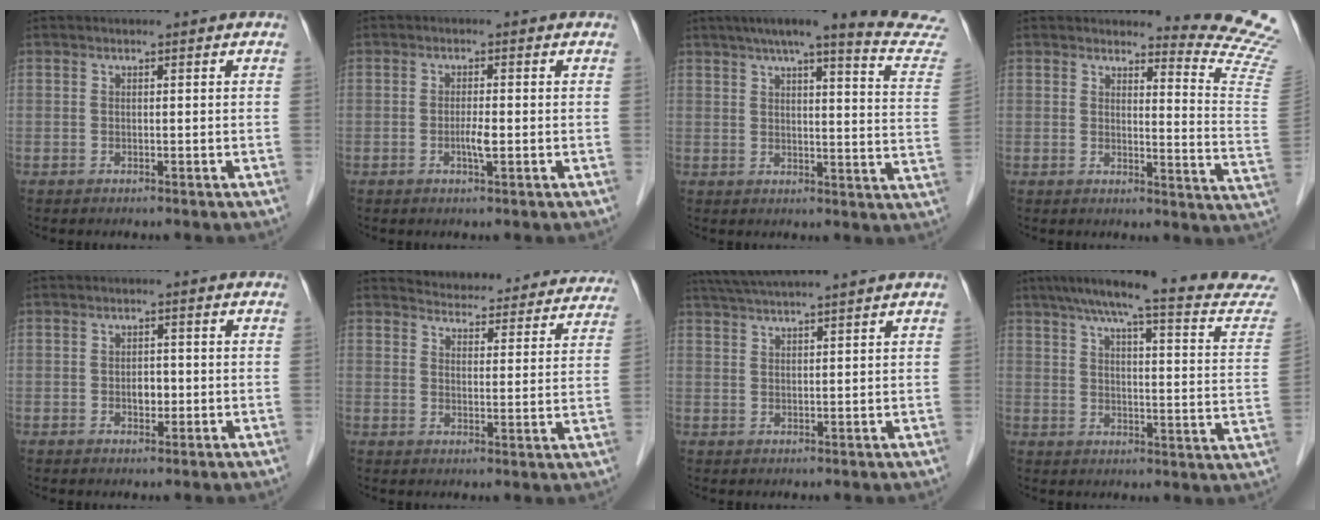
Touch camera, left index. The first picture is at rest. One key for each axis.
{"total": 2.1, "fx": -0.6, "fy": 0.2, "fz": 2.0, "tx": -0.038, "ty": -0.001, "tz": -0.011}
{"total": 20.9, "fx": 18.8, "fy": -0.5, "fz": 9.0, "tx": -0.114, "ty": -0.061, "tz": 0.214}
{"total": 10.5, "fx": 10.3, "fy": -2.0, "fz": 0.8, "tx": -0.013, "ty": -0.132, "tz": 0.100}
{"total": 2.1, "fx": -0.5, "fy": 1.4, "fz": 1.6, "tx": -0.023, "ty": 0.004, "tz": -0.005}
{"total": 20.4, "fx": 19.6, "fy": 4.4, "fz": 3.7, "tx": -0.032, "ty": -0.034, "tz": 0.222}
{"total": 9.0, "fx": 7.9, "fy": -1.3, "fz": 4.1, "tx": -0.070, "ty": 0.031, "tz": 0.118}
{"total": 21.9, "fx": 19.4, "fy": 1.2, "fz": 10.2, "tx": -0.139, "ty": -0.032, "tz": 0.233}